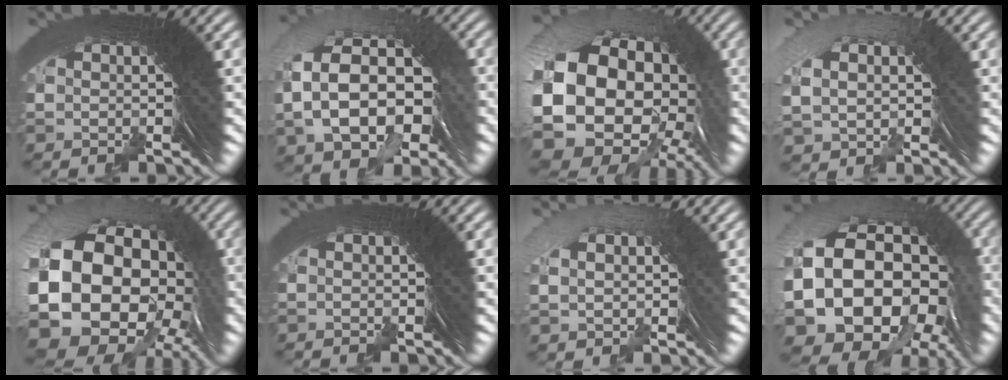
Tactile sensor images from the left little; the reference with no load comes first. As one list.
[{"total": 10.6, "force": [0.4, 7.6, 7.4], "torque": [-0.146, -0.010, 0.004]}, {"total": 16.5, "force": [-1.5, 11.8, 11.4], "torque": [-0.249, -0.048, -0.014]}, {"total": 3.2, "force": [-0.1, 2.5, 2.0], "torque": [-0.065, -0.005, 0.009]}, {"total": 19.2, "force": [-1.7, 14.1, 12.9], "torque": [-0.279, -0.053, -0.016]}, {"total": 0.0}, {"total": 2.1, "force": [0.8, 1.1, 1.6], "torque": [-0.029, 0.014, 0.020]}, {"total": 21.5, "force": [-3.1, 16.6, 13.2], "torque": [-0.290, -0.063, -0.043]}]